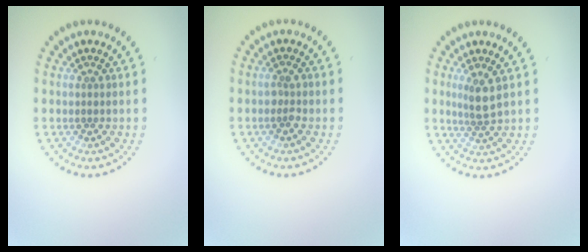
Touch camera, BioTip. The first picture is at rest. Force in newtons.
{"total": 0.9, "press": 0.9, "slide": 0.3}
{"total": 2.0, "press": 1.7, "slide": 1.1}